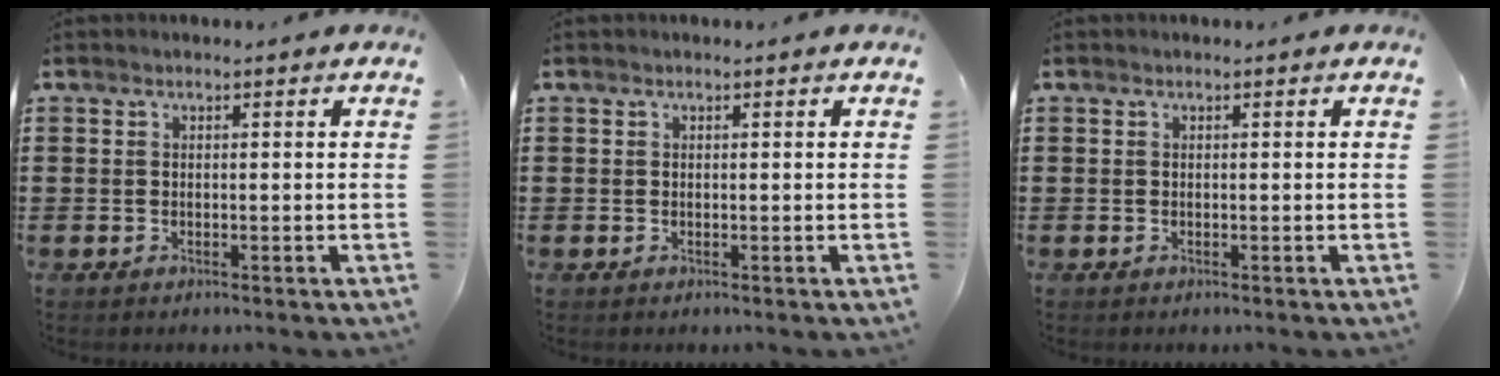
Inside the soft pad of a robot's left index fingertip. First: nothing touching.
{"total": 0.0}
{"total": 0.0}